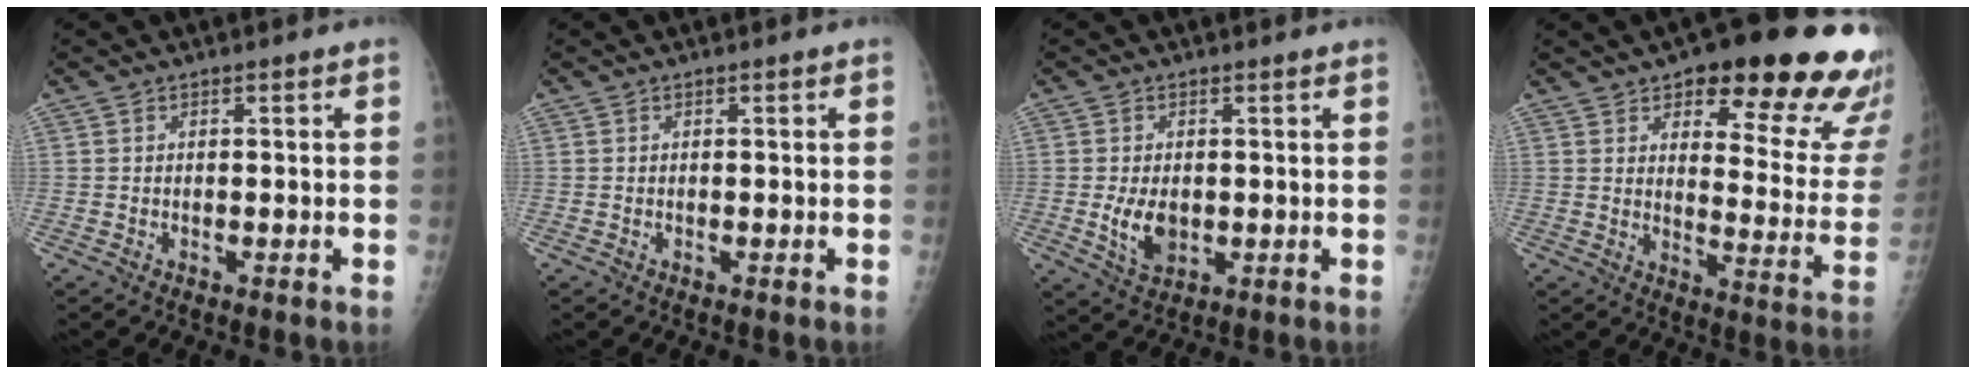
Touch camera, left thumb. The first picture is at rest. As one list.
[{"total": 0.0}, {"total": 5.6, "force": [-0.2, 3.6, 4.3], "torque": [-0.071, -0.010, 0.008]}, {"total": 24.0, "force": [15.4, 8.0, 16.6], "torque": [-0.155, -0.071, 0.190]}]